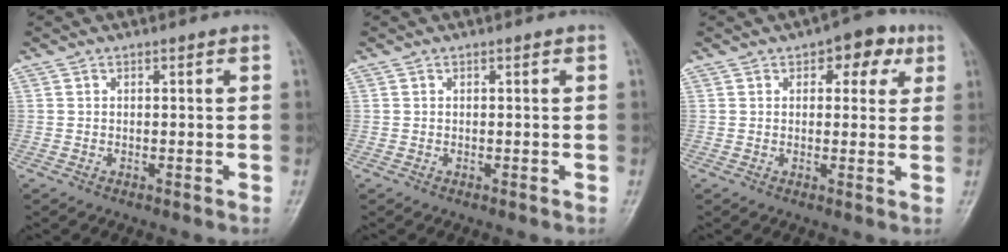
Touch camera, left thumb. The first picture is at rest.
{"total": 0.0}
{"total": 7.0, "force": [3.2, 4.0, 4.8], "torque": [-0.022, -0.003, 0.032]}